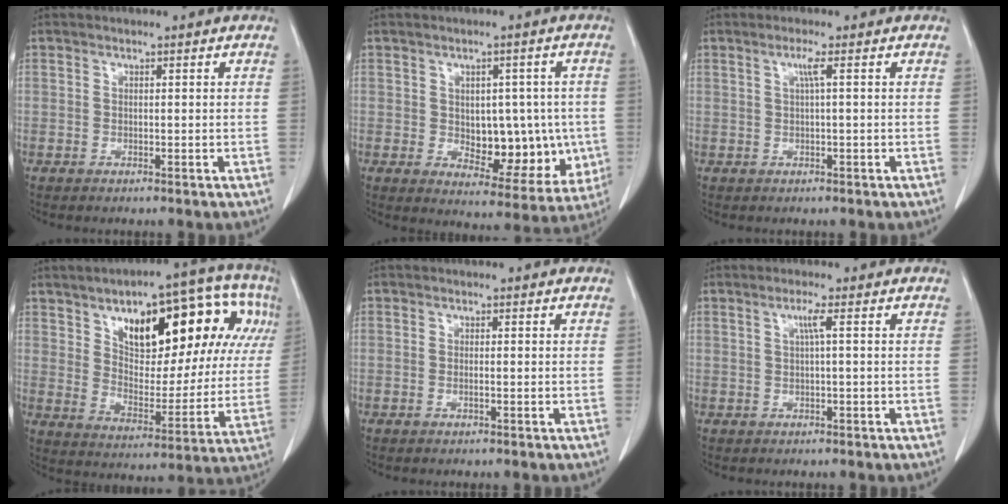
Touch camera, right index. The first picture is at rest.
{"total": 11.3, "force": [-0.8, 6.8, 8.9], "torque": [-0.101, 0.011, 0.013]}
{"total": 1.7, "force": [0.4, -0.4, 1.6], "torque": [-0.032, 0.001, 0.009]}
{"total": 23.0, "force": [9.6, 9.0, 18.8], "torque": [-0.254, 0.037, 0.145]}
{"total": 0.6, "force": [-0.3, 0.0, 0.5], "torque": [-0.011, 0.000, -0.004]}
{"total": 1.8, "force": [0.4, -0.4, 1.7], "torque": [-0.033, 0.002, 0.008]}